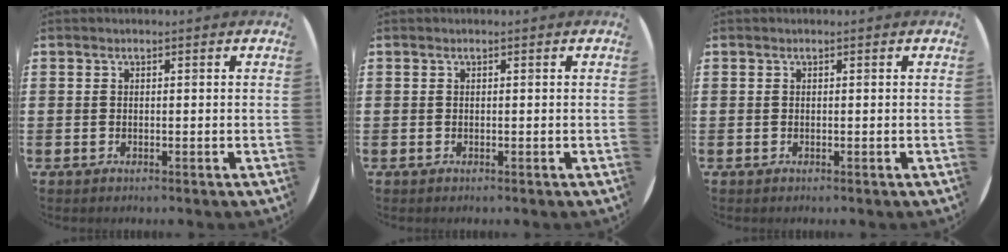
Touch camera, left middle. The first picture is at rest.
{"total": 0.0}
{"total": 0.0}